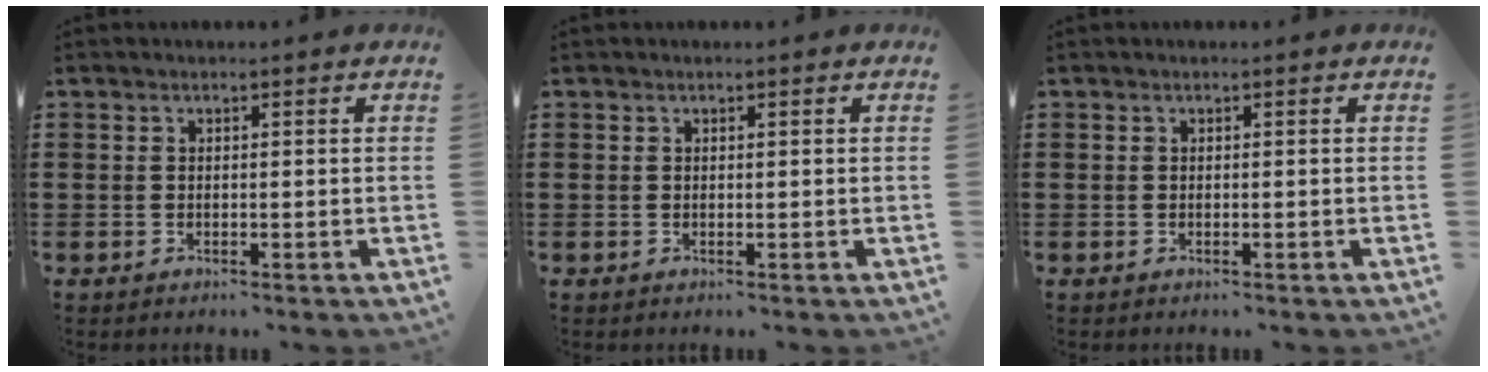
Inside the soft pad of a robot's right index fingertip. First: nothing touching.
{"total": 0.0}
{"total": 0.0}